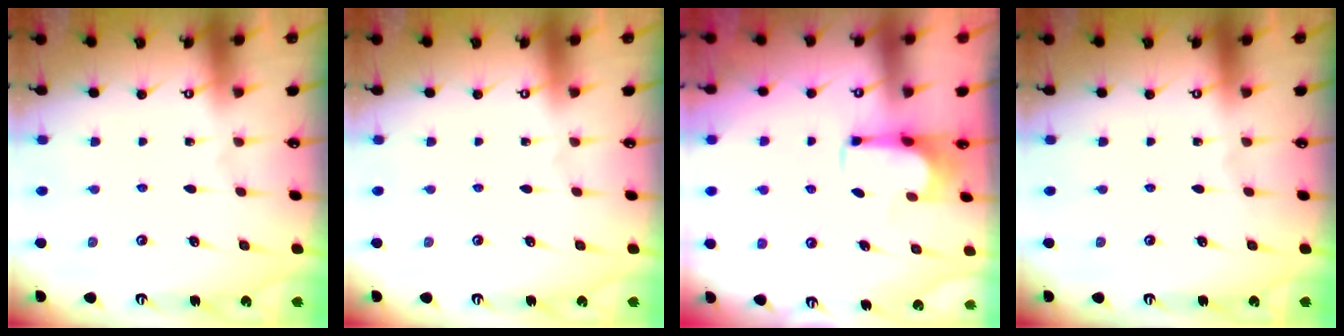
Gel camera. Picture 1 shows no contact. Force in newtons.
{"total": 0.0}
{"total": 3.6, "press": 3.6, "slide": 0.7}
{"total": 0.0}